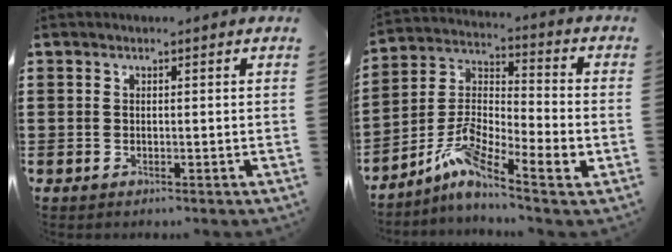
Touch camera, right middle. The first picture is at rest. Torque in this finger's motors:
{"motor_torque": [0.45, -0.53, 0.45, 0.18]}